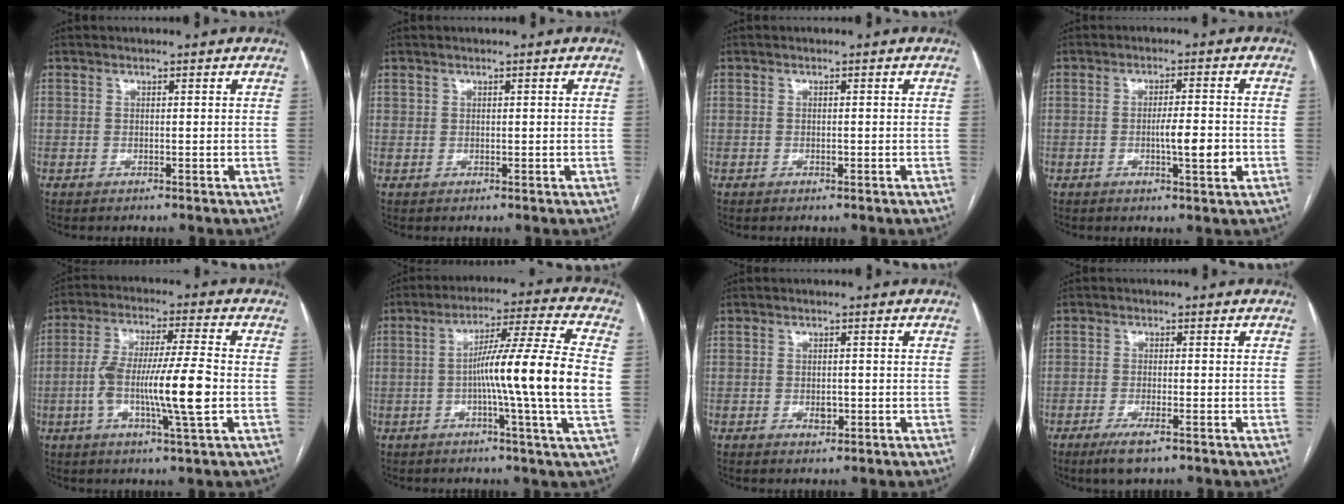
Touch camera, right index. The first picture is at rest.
{"total": 0.7, "force": [0.4, 0.5, 0.2], "torque": [0.004, -0.001, 0.006]}
{"total": 0.6, "force": [-0.2, 0.3, 0.5], "torque": [-0.009, -0.001, -0.002]}
{"total": 5.5, "force": [-1.3, 0.8, 5.3], "torque": [-0.087, -0.004, -0.018]}
{"total": 12.6, "force": [-2.5, 0.5, 12.4], "torque": [-0.230, 0.000, -0.049]}
{"total": 15.4, "force": [-1.1, -1.8, 15.2], "torque": [-0.240, -0.001, -0.031]}
{"total": 1.8, "force": [-0.5, 1.1, 1.4], "torque": [-0.021, 0.001, -0.004]}
{"total": 4.3, "force": [-2.7, 0.7, 3.2], "torque": [-0.067, -0.009, -0.044]}